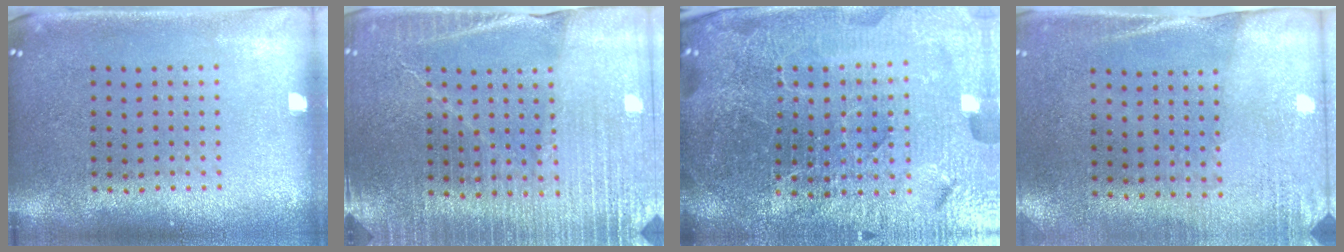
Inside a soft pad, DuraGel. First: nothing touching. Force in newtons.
{"total": 3.6, "press": 3.5, "slide": 0.9}
{"total": 6.5, "press": 5.8, "slide": 3.0}
{"total": 2.6, "press": 2.3, "slide": 1.3}